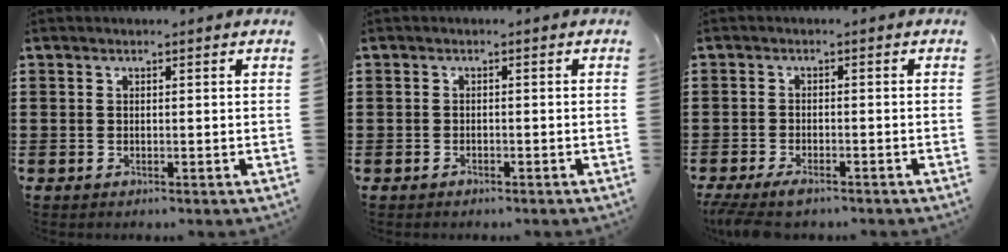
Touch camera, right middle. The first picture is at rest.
{"total": 0.9, "force": [-0.7, 0.5, 0.0], "torque": [0.001, 0.003, -0.016]}
{"total": 2.6, "force": [-2.1, 0.5, 1.4], "torque": [-0.038, -0.005, -0.046]}